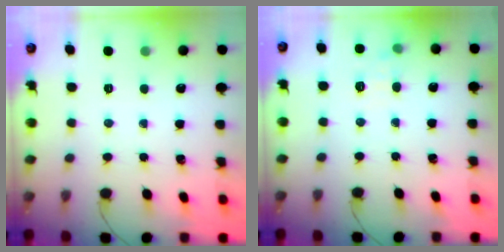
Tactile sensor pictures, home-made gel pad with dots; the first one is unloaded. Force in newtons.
{"total": 6.7, "press": 6.5, "slide": 1.5}